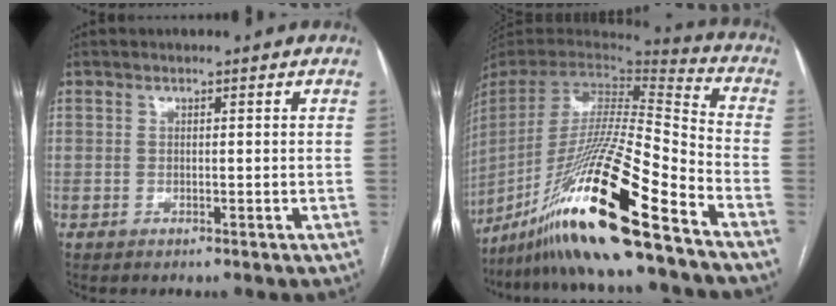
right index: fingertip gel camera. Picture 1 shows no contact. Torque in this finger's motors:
{"motor_torque": [1.25, -0.89, 0.87, 0.21]}